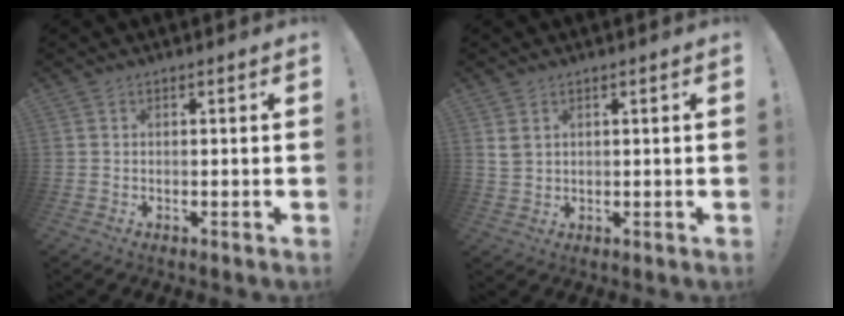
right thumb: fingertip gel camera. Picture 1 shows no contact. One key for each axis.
{"total": 3.0, "fx": 1.5, "fy": 2.0, "fz": 1.6, "tx": -0.025, "ty": -0.003, "tz": 0.030}